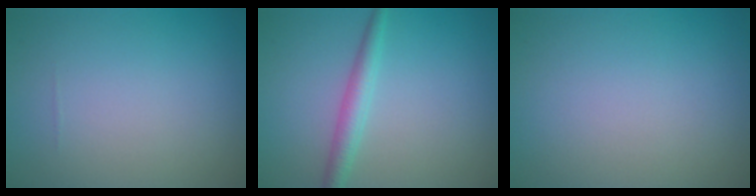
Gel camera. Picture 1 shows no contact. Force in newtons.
{"total": 2.3, "press": 2.3, "slide": 0.0}
{"total": 0.0}